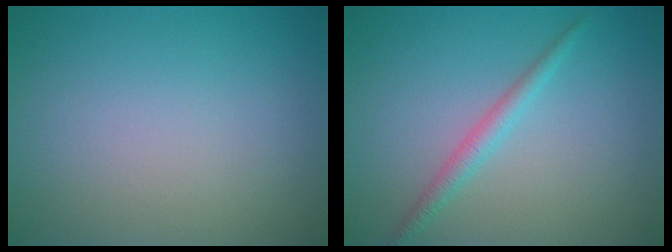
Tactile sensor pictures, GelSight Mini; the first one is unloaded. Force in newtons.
{"total": 1.8, "press": 1.8, "slide": 0.1}